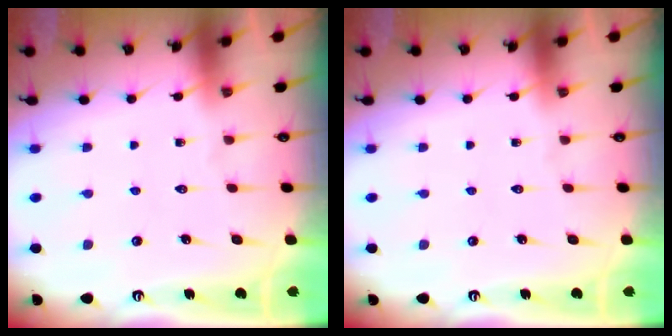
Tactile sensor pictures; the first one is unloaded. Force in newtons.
{"total": 0.0}